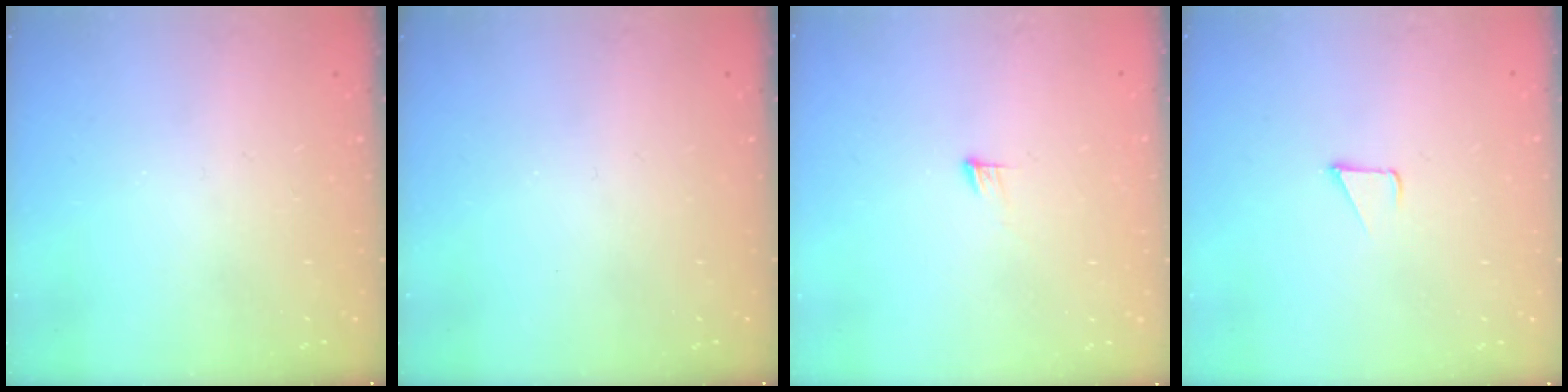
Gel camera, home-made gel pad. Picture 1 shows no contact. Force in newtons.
{"total": 0.0}
{"total": 3.3, "press": 3.3, "slide": 0.2}
{"total": 1.8, "press": 1.7, "slide": 0.1}